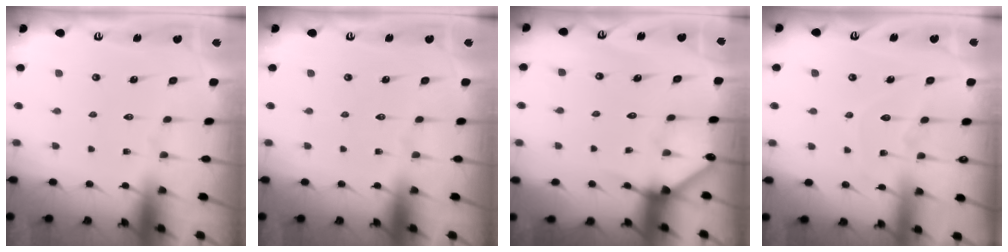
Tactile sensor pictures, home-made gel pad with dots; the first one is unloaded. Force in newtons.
{"total": 0.0}
{"total": 4.3, "press": 4.2, "slide": 0.4}
{"total": 6.8, "press": 6.8, "slide": 0.7}